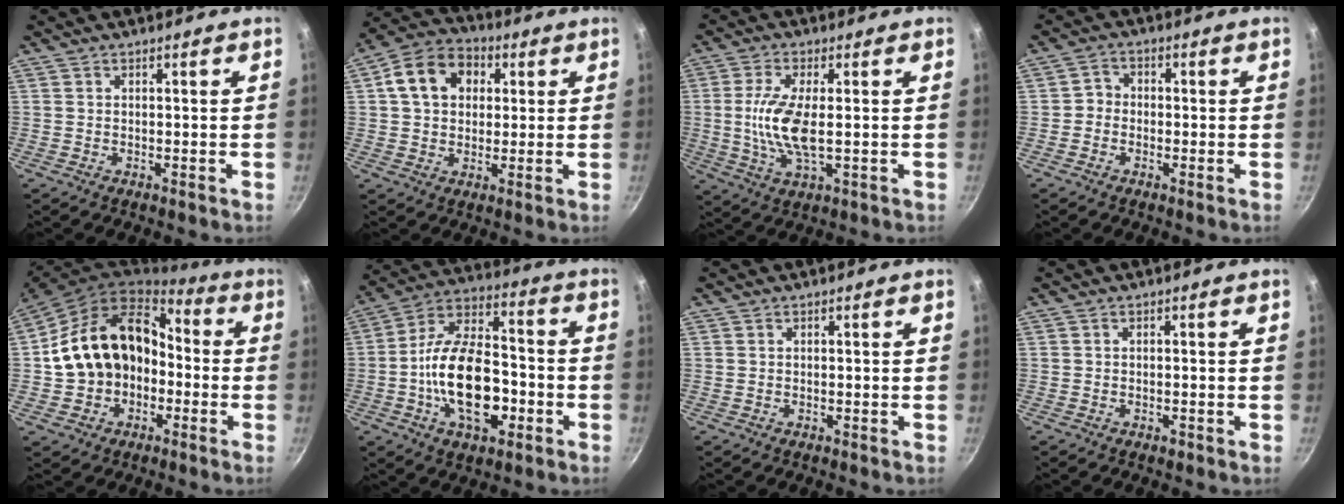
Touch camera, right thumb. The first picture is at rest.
{"total": 11.8, "force": [2.9, 9.1, 6.8], "torque": [-0.088, 0.020, 0.032]}
{"total": 9.7, "force": [0.0, 3.5, 9.0], "torque": [-0.191, -0.004, 0.000]}
{"total": 2.8, "force": [-0.9, 2.4, 0.9], "torque": [0.003, 0.015, -0.025]}
{"total": 18.0, "force": [-2.1, 14.3, 10.7], "torque": [-0.167, 0.068, -0.032]}
{"total": 19.2, "force": [-4.9, 10.6, 15.3], "torque": [-0.240, 0.041, -0.093]}
{"total": 0.0}
{"total": 0.8, "force": [-0.5, 0.5, 0.5], "torque": [-0.009, 0.003, -0.004]}